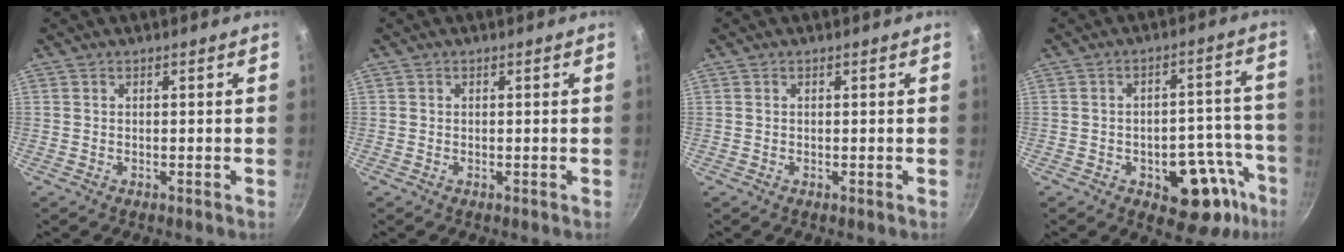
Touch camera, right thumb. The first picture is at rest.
{"total": 0.0}
{"total": 0.0}
{"total": 13.4, "force": [-6.5, 6.8, 9.5], "torque": [-0.081, 0.058, -0.076]}